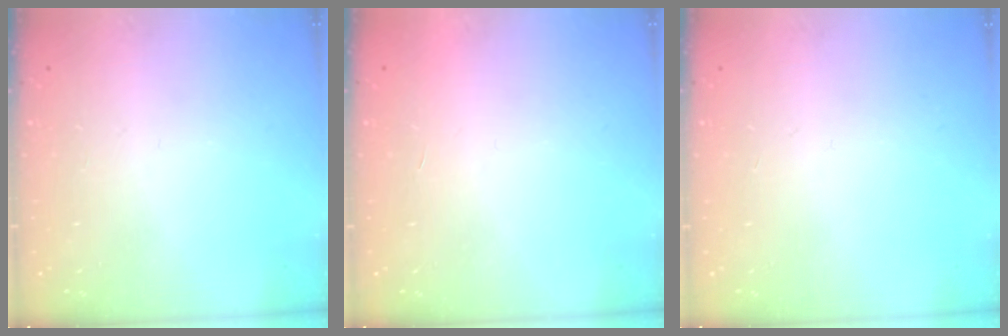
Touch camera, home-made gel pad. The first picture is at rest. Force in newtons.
{"total": 1.7, "press": 1.7, "slide": 0.1}
{"total": 0.0}